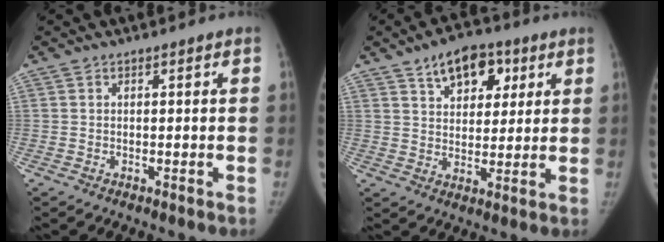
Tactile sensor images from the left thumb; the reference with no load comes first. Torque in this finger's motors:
{"motor_torque": [0.01, 0.06, 0.75, -0.49, 0.03]}